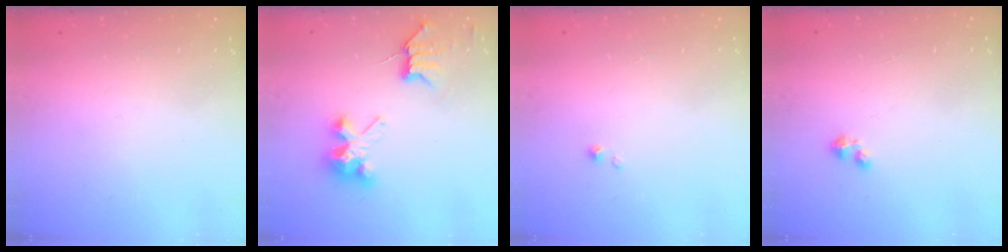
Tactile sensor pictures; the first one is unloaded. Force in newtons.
{"total": 6.1, "press": 6.1, "slide": 0.2}
{"total": 0.0}
{"total": 1.8, "press": 1.8, "slide": 0.4}